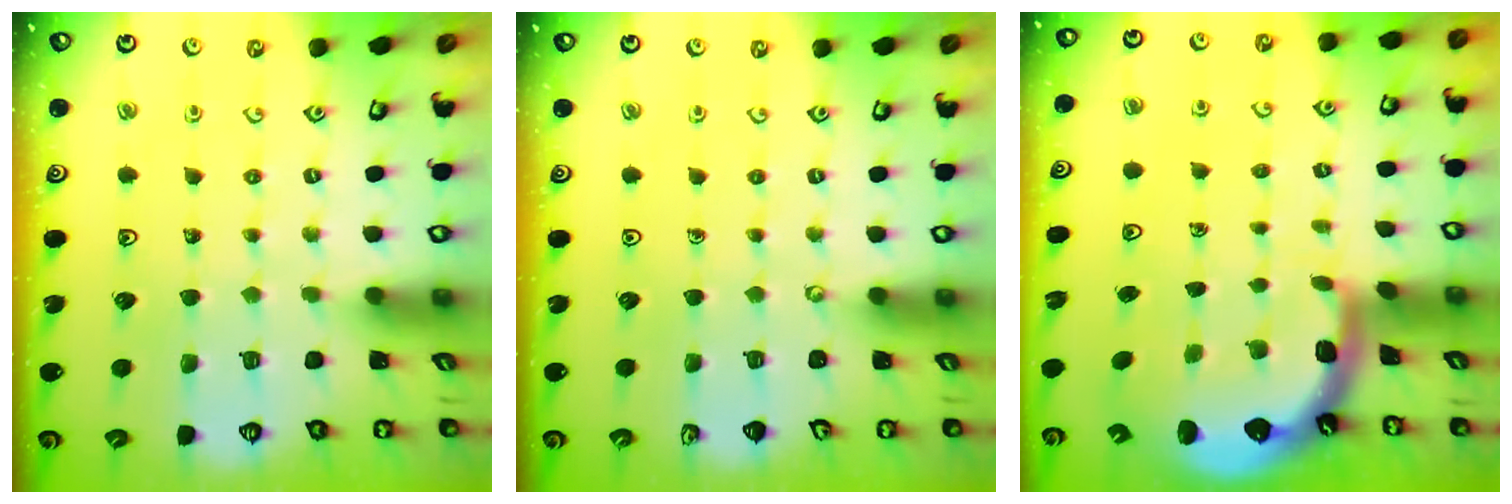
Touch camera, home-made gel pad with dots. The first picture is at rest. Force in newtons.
{"total": 0.0}
{"total": 3.4, "press": 2.5, "slide": 2.3}